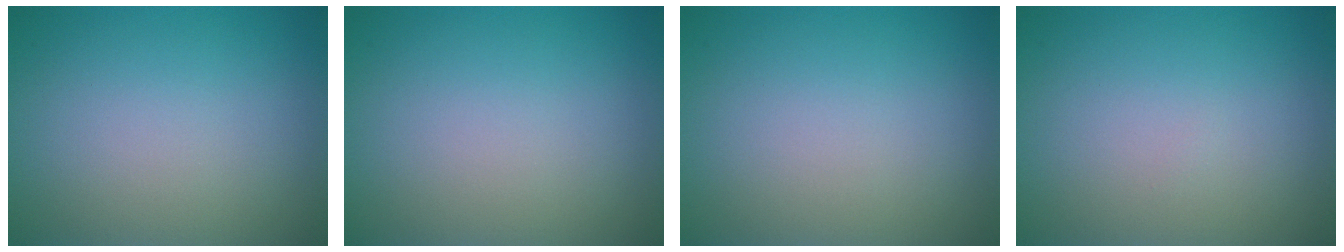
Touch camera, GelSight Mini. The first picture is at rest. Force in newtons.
{"total": 0.0}
{"total": 0.0}
{"total": 0.0}